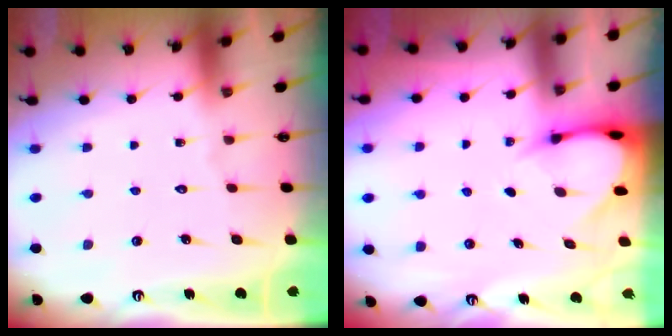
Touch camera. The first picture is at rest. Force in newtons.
{"total": 3.6, "press": 3.5, "slide": 0.3}